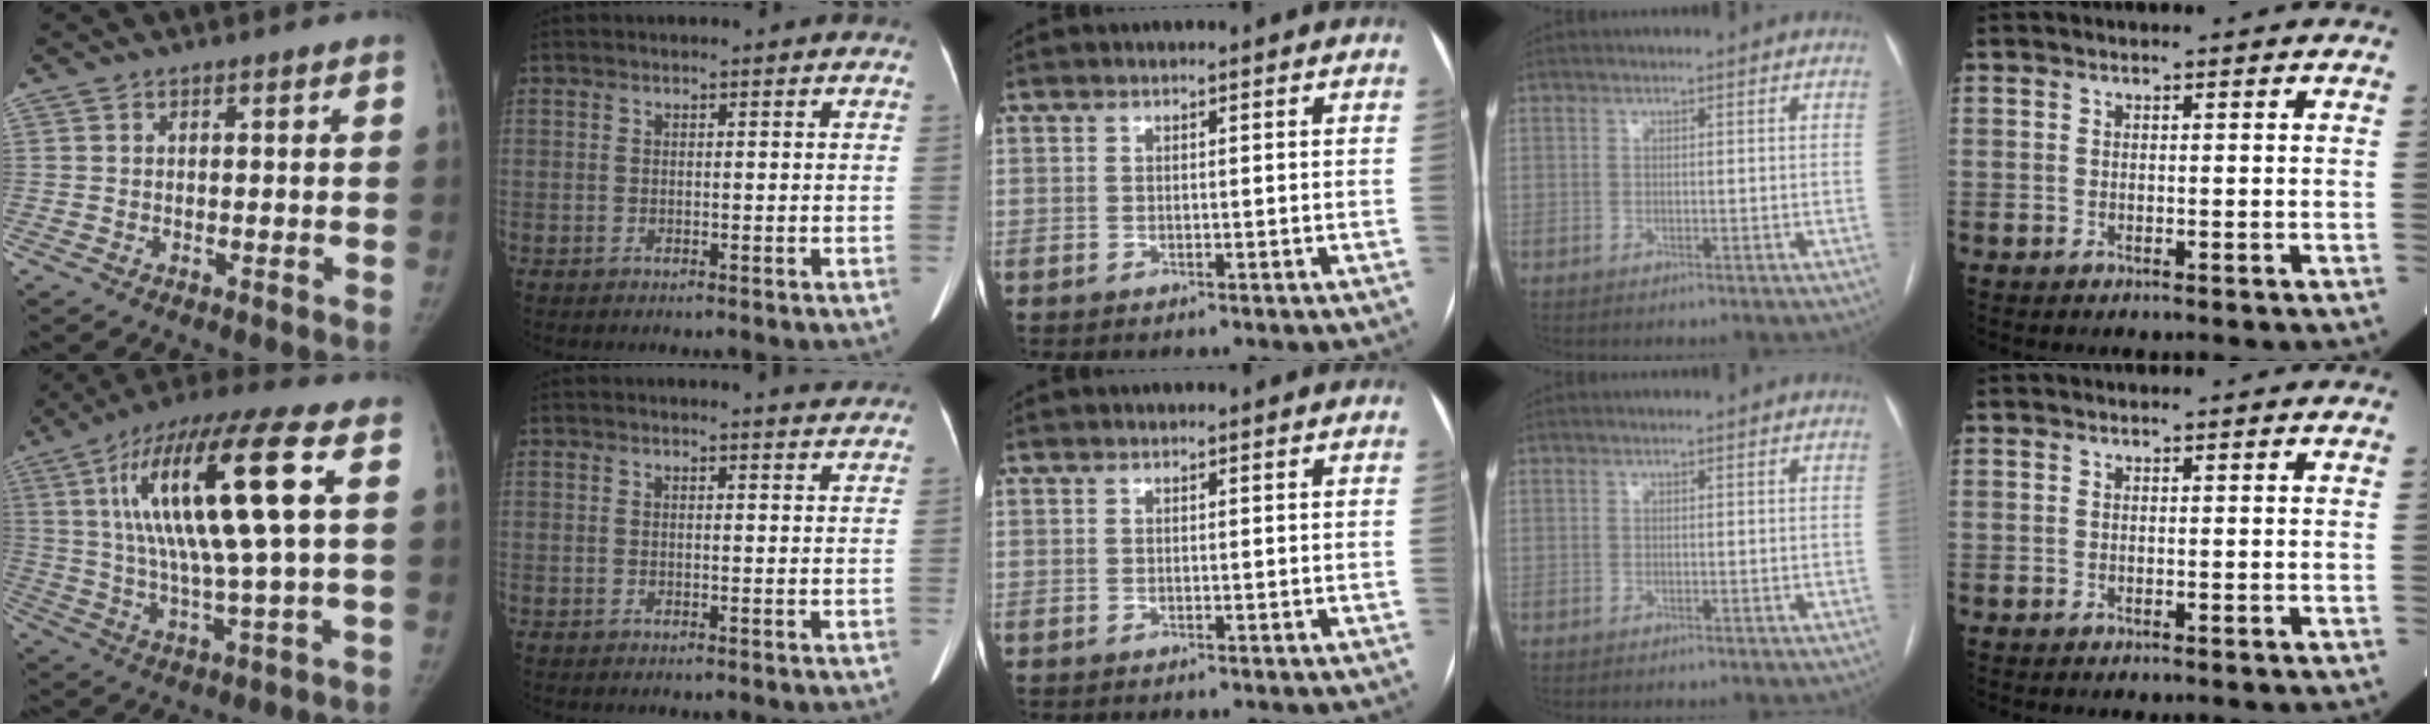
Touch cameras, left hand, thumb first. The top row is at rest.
{"thumb": {"total": 20.8, "force": [5.0, 3.3, 19.9], "torque": [-0.383, 0.005, 0.078]}, "index": {"total": 1.9, "force": [1.9, -0.1, 0.1], "torque": [-0.007, -0.007, 0.018]}}